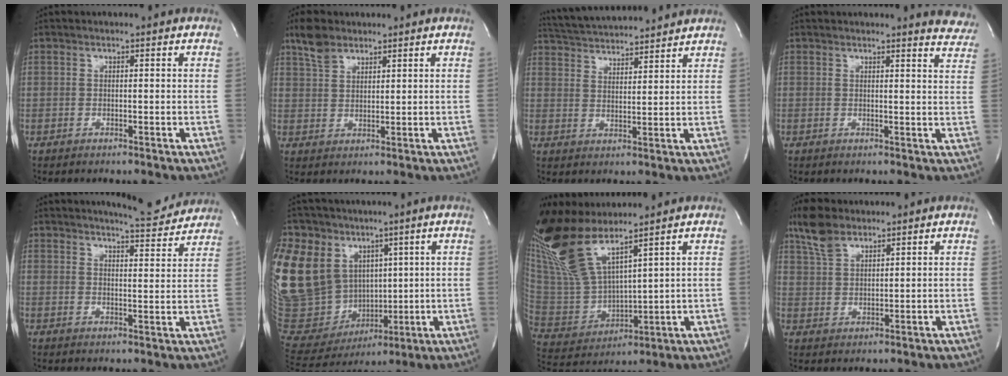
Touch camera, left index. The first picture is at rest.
{"total": 4.6, "force": [3.6, 2.3, 1.7], "torque": [-0.043, 0.013, 0.076]}
{"total": 14.0, "force": [13.2, 1.2, 4.5], "torque": [-0.090, 0.029, 0.205]}
{"total": 7.2, "force": [7.1, 0.6, 1.4], "torque": [-0.001, -0.035, 0.049]}
{"total": 8.0, "force": [7.8, 0.7, 1.5], "torque": [-0.018, -0.025, 0.096]}
{"total": 34.1, "force": [11.4, 27.1, 17.3], "torque": [-0.502, 0.104, 0.232]}
{"total": 14.8, "force": [11.1, 3.3, 9.1], "torque": [-0.205, -0.002, 0.230]}
{"total": 6.1, "force": [4.8, 2.6, 2.8], "torque": [-0.066, 0.015, 0.100]}